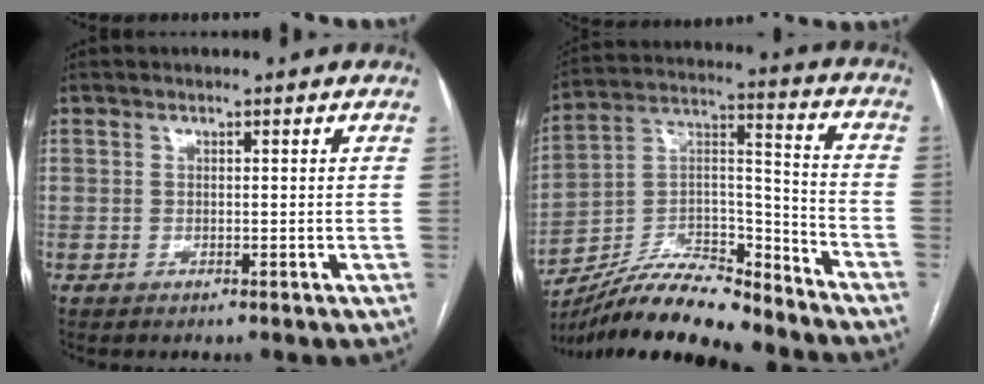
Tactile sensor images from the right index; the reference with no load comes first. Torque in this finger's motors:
{"motor_torque": [-0.36, -0.45, -0.88, -0.21]}